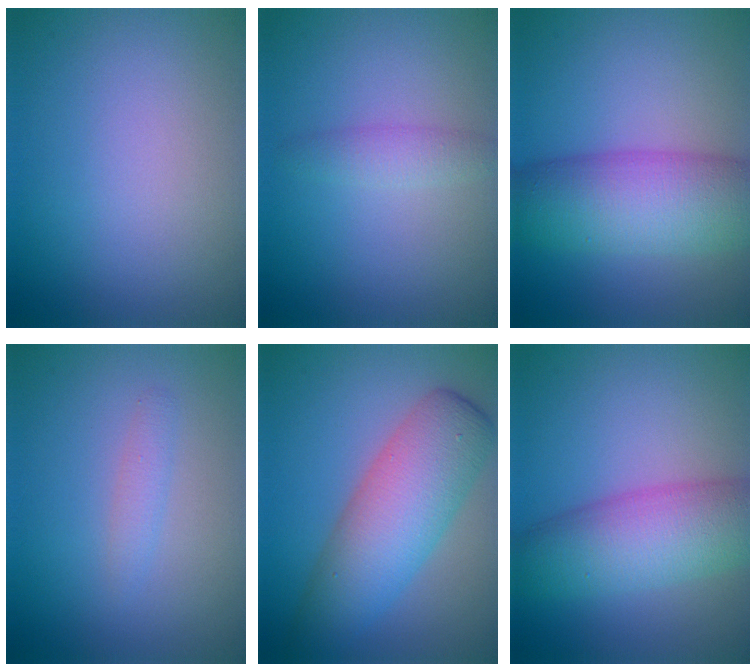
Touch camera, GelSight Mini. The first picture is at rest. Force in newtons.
{"total": 1.8, "press": 1.8, "slide": 0.1}
{"total": 8.2, "press": 8.2, "slide": 0.1}
{"total": 1.1, "press": 1.1, "slide": 0.0}
{"total": 7.5, "press": 7.5, "slide": 0.4}
{"total": 7.1, "press": 7.1, "slide": 0.3}